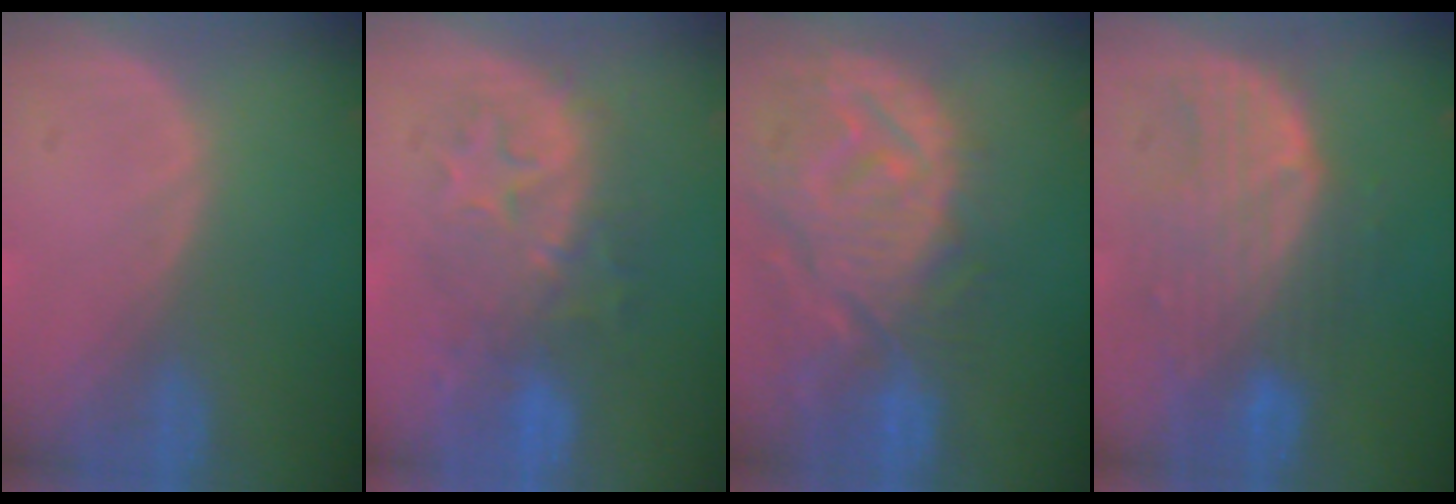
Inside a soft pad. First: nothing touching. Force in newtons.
{"total": 8.3, "press": 8.2, "slide": 1.0}
{"total": 12.8, "press": 11.2, "slide": 6.1}
{"total": 8.9, "press": 8.3, "slide": 3.2}